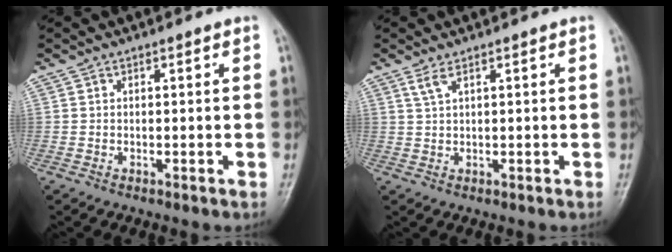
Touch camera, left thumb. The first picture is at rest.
{"total": 1.9, "force": [1.2, 0.3, 1.5], "torque": [-0.038, 0.004, 0.031]}